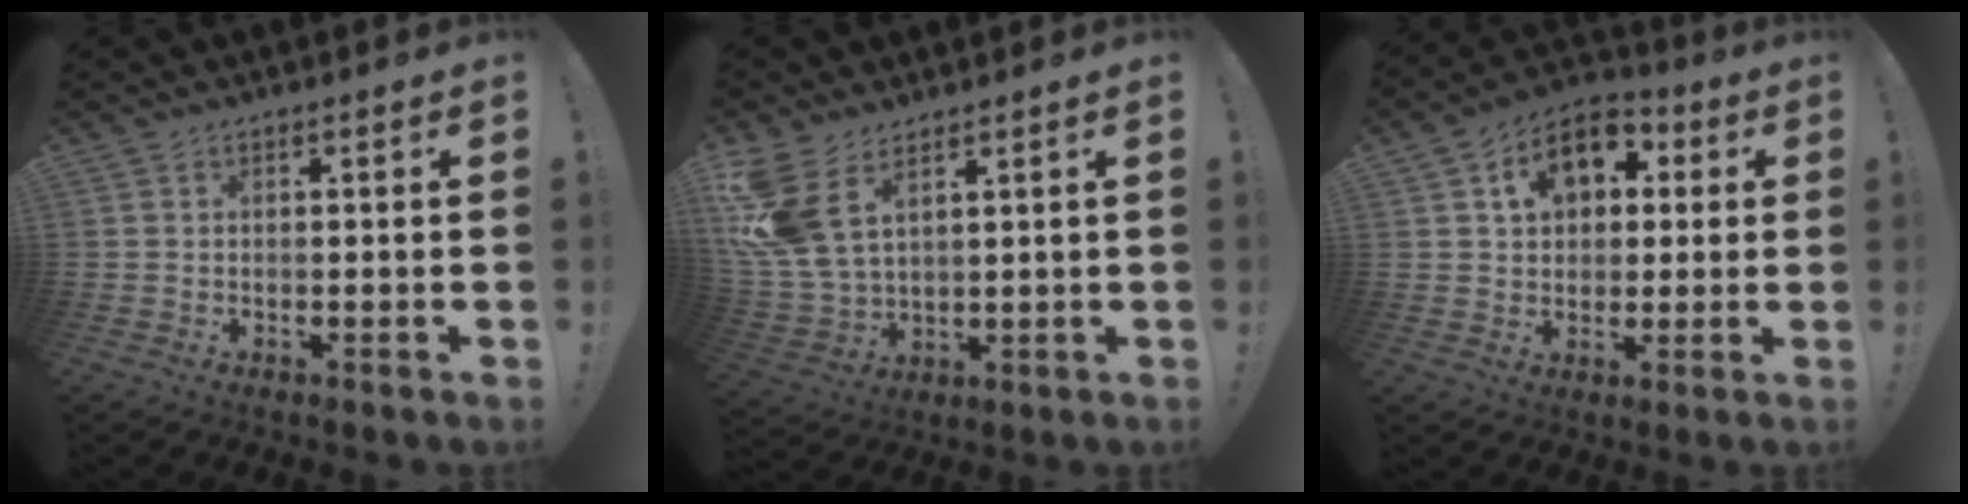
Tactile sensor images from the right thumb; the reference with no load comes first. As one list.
[{"total": 11.9, "force": [6.1, 6.2, 8.1], "torque": [-0.174, -0.033, 0.121]}, {"total": 12.3, "force": [4.7, 8.9, 7.0], "torque": [-0.095, -0.007, 0.086]}]